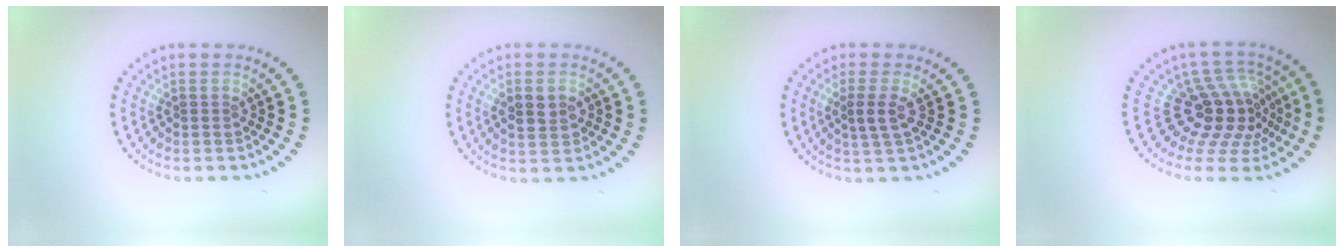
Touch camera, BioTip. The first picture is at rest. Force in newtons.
{"total": 2.3, "press": 2.3, "slide": 0.1}
{"total": 1.8, "press": 1.5, "slide": 1.0}
{"total": 5.1, "press": 3.7, "slide": 3.5}